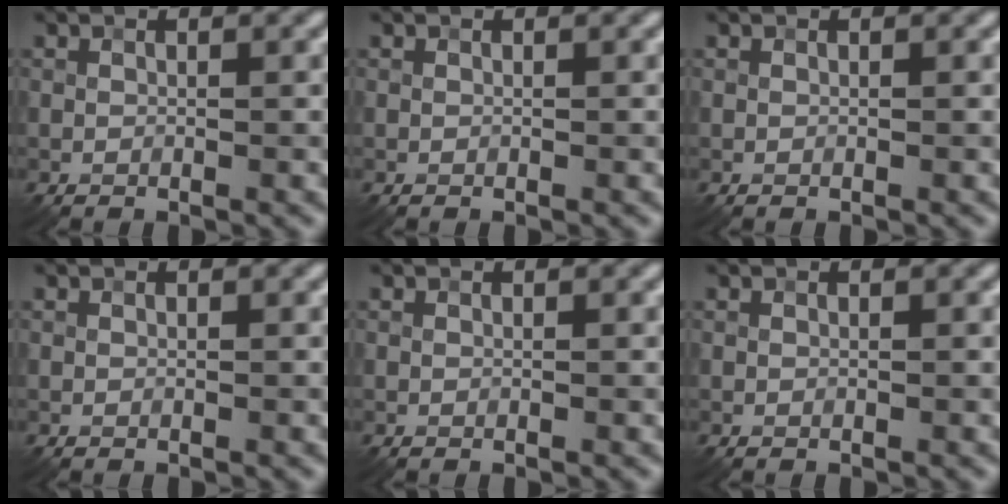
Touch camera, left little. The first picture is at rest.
{"total": 0.0}
{"total": 0.0}
{"total": 0.0}
{"total": 0.0}
{"total": 0.0}